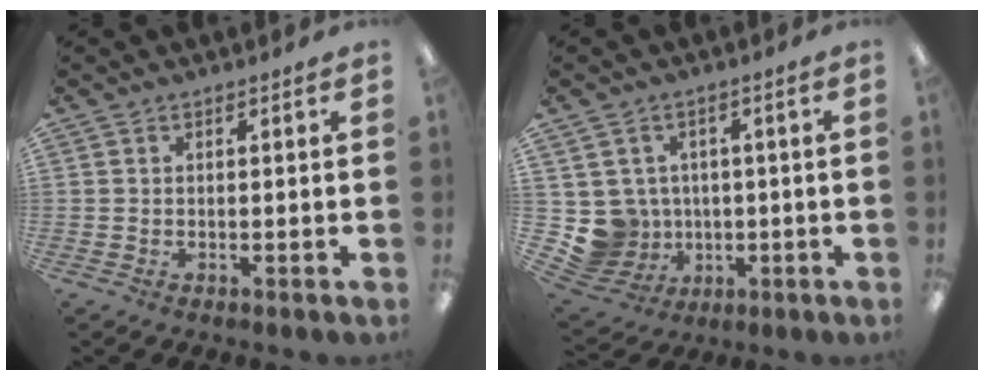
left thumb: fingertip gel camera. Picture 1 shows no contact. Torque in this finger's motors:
{"motor_torque": [-0.25, 0.39, 0.28, -0.30, 0.00]}